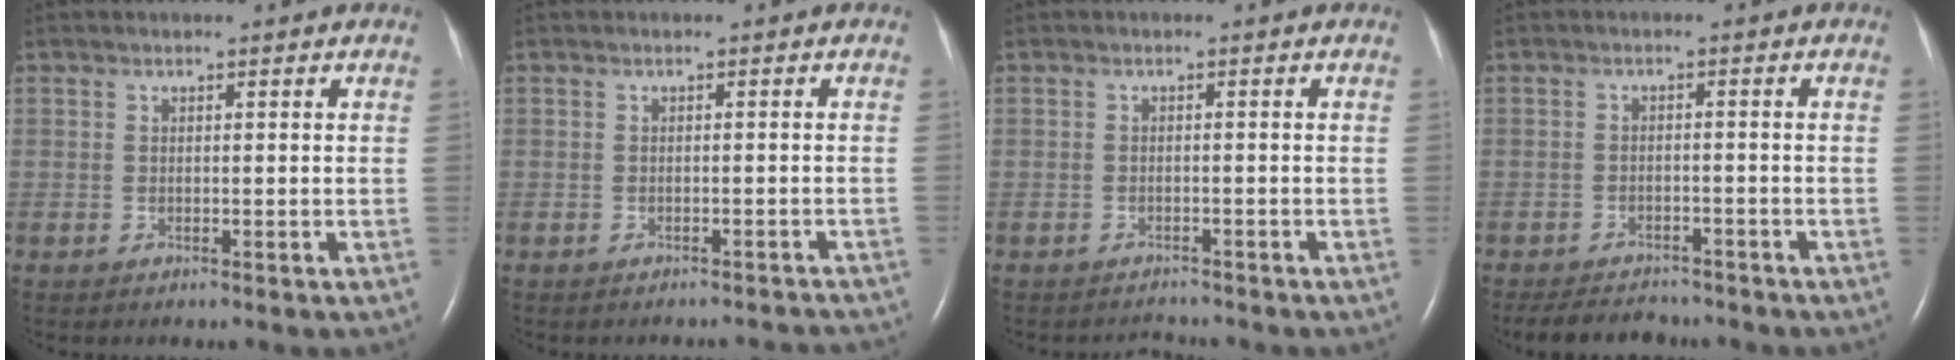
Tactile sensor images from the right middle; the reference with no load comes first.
{"total": 4.6, "force": [-4.4, 1.0, 0.6], "torque": [-0.006, -0.003, -0.042]}
{"total": 1.6, "force": [-1.5, 0.2, -0.5], "torque": [0.004, -0.009, -0.022]}
{"total": 8.0, "force": [-7.3, 2.7, 2.1], "torque": [-0.038, -0.008, -0.100]}